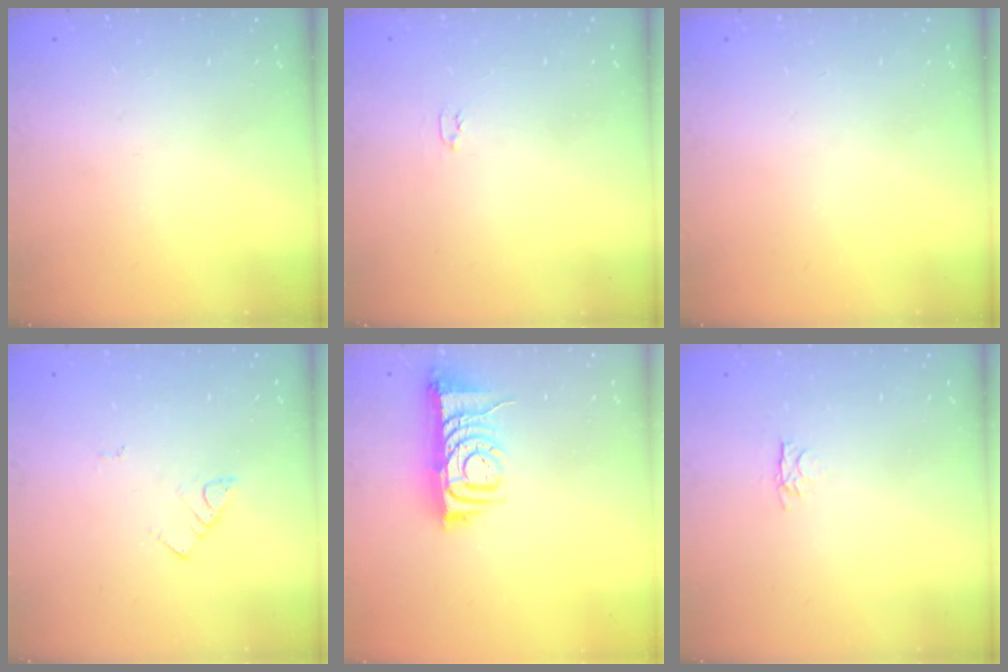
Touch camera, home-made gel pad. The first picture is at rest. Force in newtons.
{"total": 2.0, "press": 2.0, "slide": 0.3}
{"total": 0.0}
{"total": 3.1, "press": 3.1, "slide": 0.5}
{"total": 7.9, "press": 7.9, "slide": 1.0}
{"total": 2.8, "press": 2.7, "slide": 0.4}